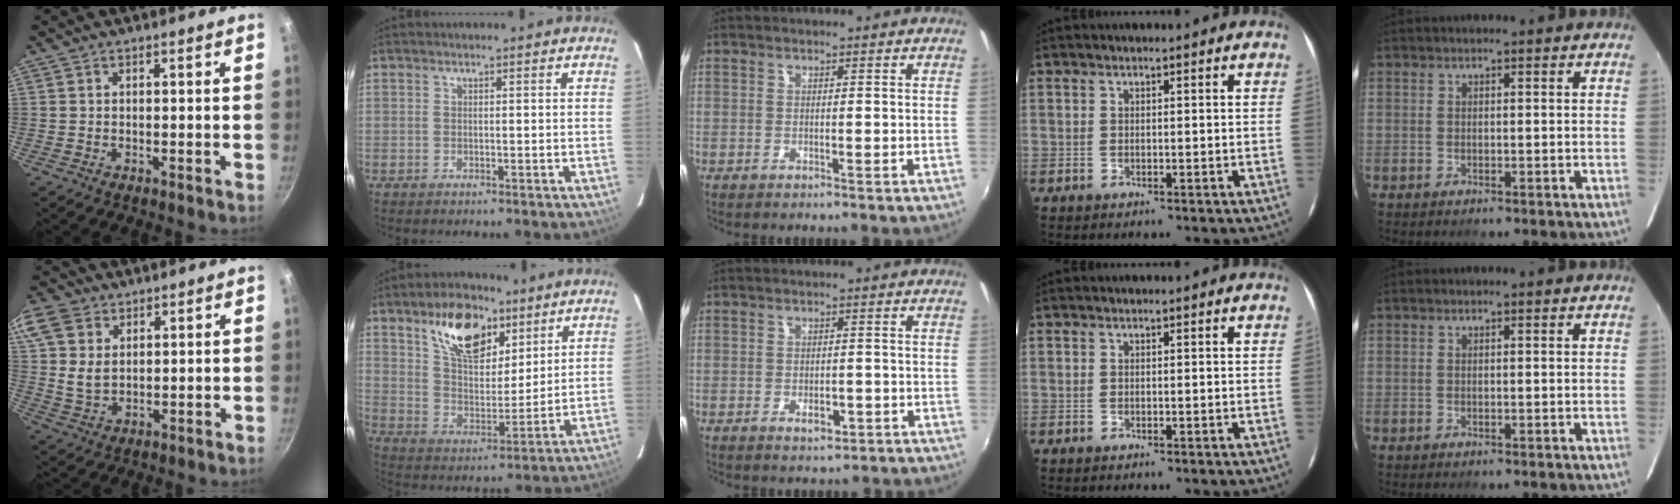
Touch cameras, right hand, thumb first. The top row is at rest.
{"thumb": {"total": 10.6, "force": [4.3, 7.7, 5.9], "torque": [-0.113, -0.007, 0.083]}, "index": {"total": 15.3, "force": [9.0, 7.9, 9.6], "torque": [-0.157, 0.013, 0.161]}, "middle": {"total": 3.2, "force": [-2.1, 1.8, 1.7], "torque": [-0.030, 0.002, -0.021]}}